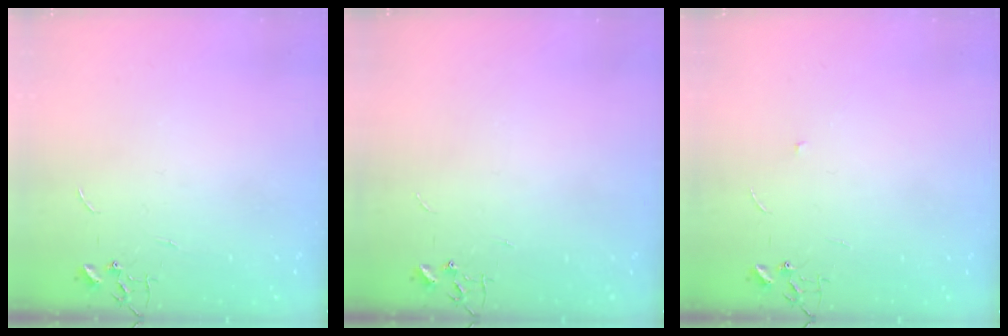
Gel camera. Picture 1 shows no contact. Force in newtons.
{"total": 0.0}
{"total": 4.0, "press": 3.8, "slide": 1.2}